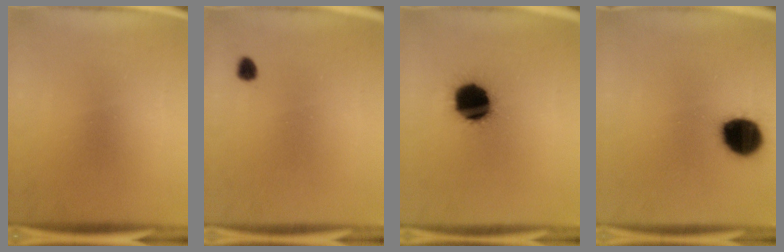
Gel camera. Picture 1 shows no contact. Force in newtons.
{"total": 1.7}
{"total": 18.0}
{"total": 15.1}